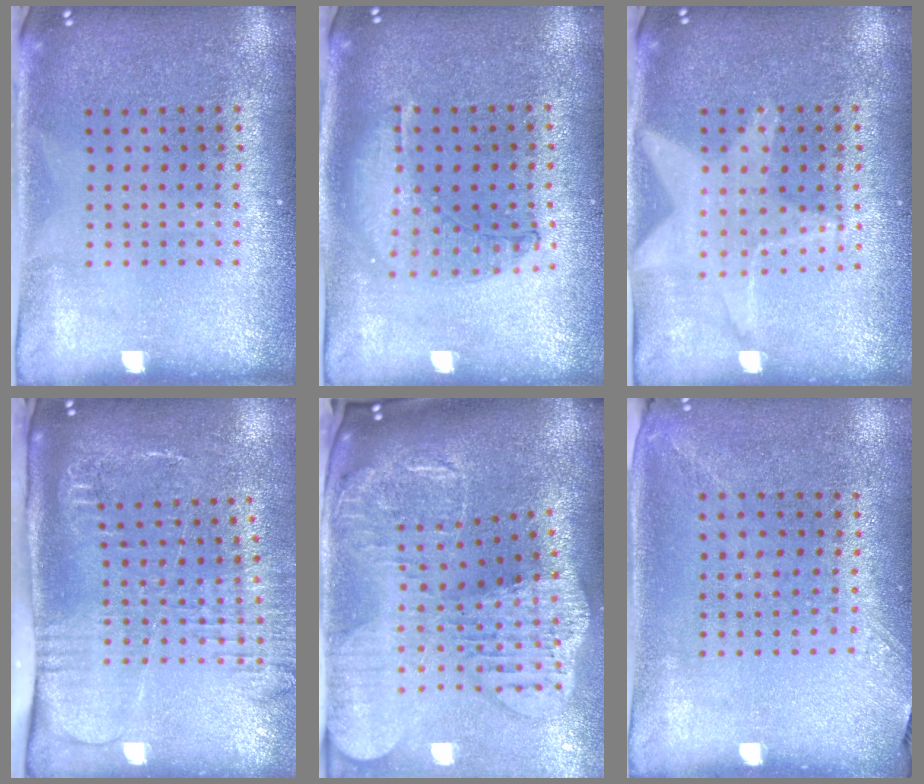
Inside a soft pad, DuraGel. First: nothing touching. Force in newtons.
{"total": 0.9, "press": 0.9, "slide": 0.3}
{"total": 1.2, "press": 1.2, "slide": 0.2}
{"total": 2.7, "press": 2.1, "slide": 1.7}
{"total": 3.7, "press": 3.0, "slide": 2.3}
{"total": 1.3, "press": 1.0, "slide": 0.8}